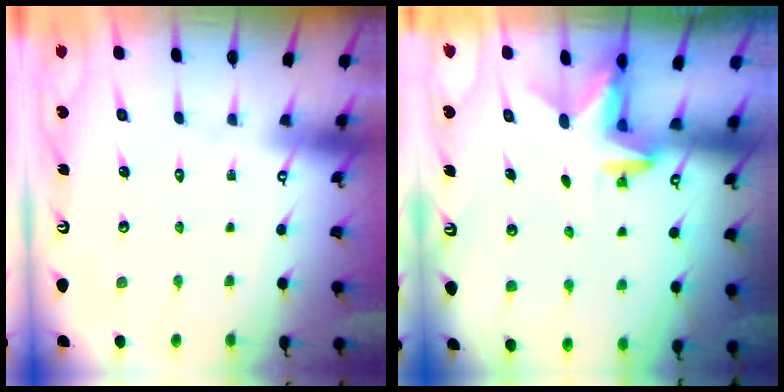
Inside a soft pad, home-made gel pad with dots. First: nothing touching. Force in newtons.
{"total": 2.4, "press": 2.4, "slide": 0.3}